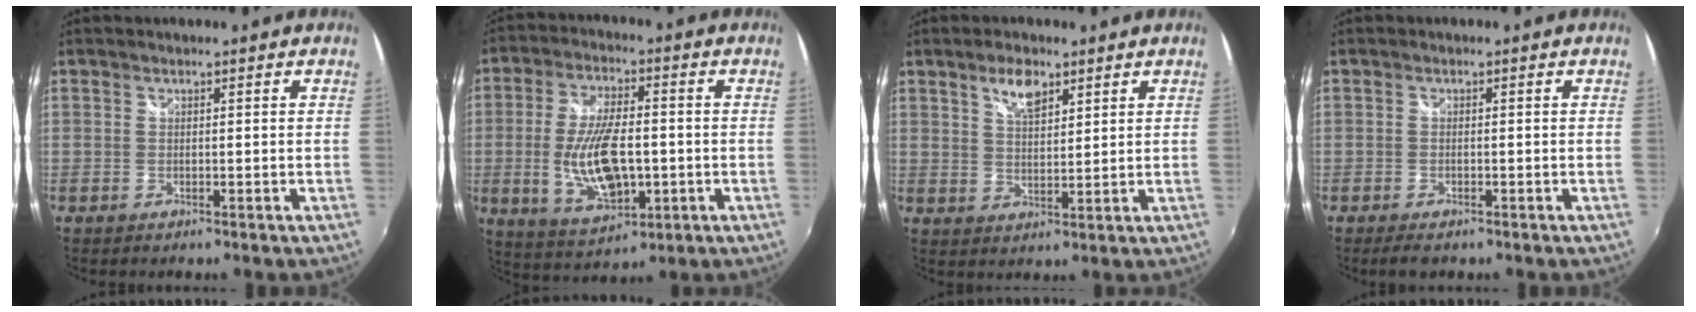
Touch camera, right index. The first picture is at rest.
{"total": 13.7, "force": [-1.9, 6.1, 12.1], "torque": [-0.236, -0.010, -0.024]}
{"total": 5.3, "force": [3.2, 2.2, 3.5], "torque": [-0.060, 0.005, 0.058]}
{"total": 2.7, "force": [-2.0, 0.9, 1.7], "torque": [-0.033, -0.011, -0.031]}